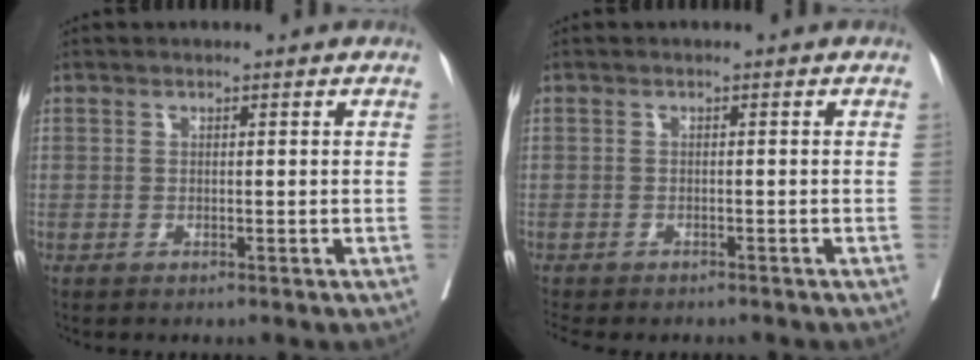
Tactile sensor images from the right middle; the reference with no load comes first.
{"total": 6.1, "force": [-5.3, 2.1, 2.1], "torque": [-0.026, -0.003, -0.073]}